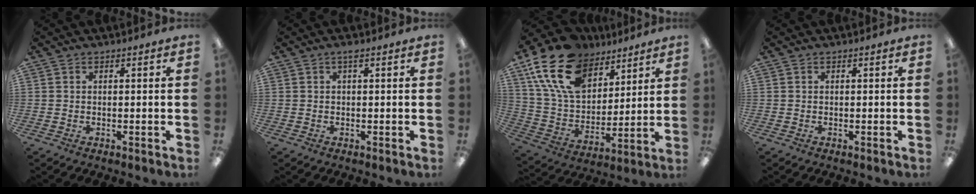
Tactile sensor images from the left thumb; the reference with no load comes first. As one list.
[{"total": 1.4, "force": [0.6, 0.4, 1.2], "torque": [-0.025, 0.003, 0.009]}, {"total": 19.8, "force": [11.8, 12.3, 9.9], "torque": [-0.198, -0.045, 0.221]}, {"total": 0.0}]